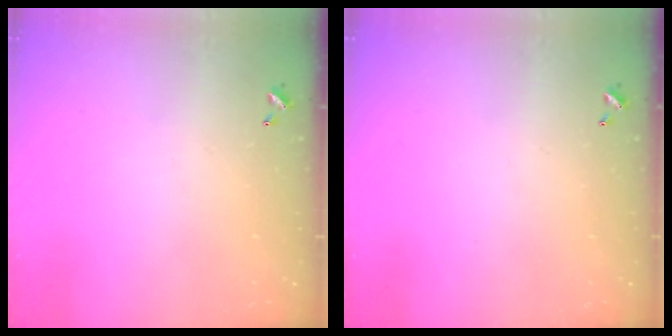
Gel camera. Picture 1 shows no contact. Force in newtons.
{"total": 0.0}